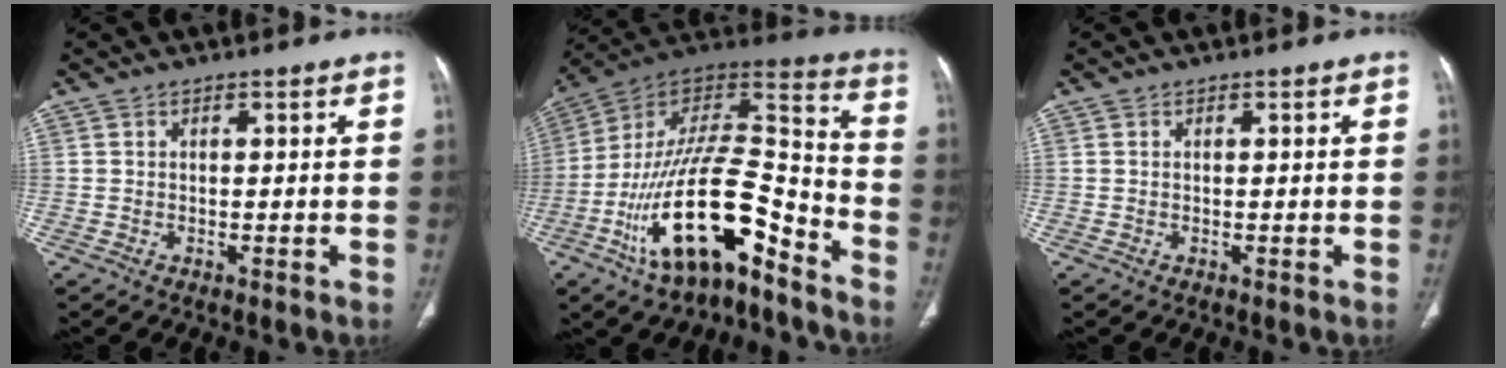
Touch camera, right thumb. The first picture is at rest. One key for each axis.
{"total": 22.9, "fx": -12.4, "fy": 8.7, "fz": 17.2, "tx": -0.298, "ty": 0.089, "tz": -0.214}
{"total": 0.0}